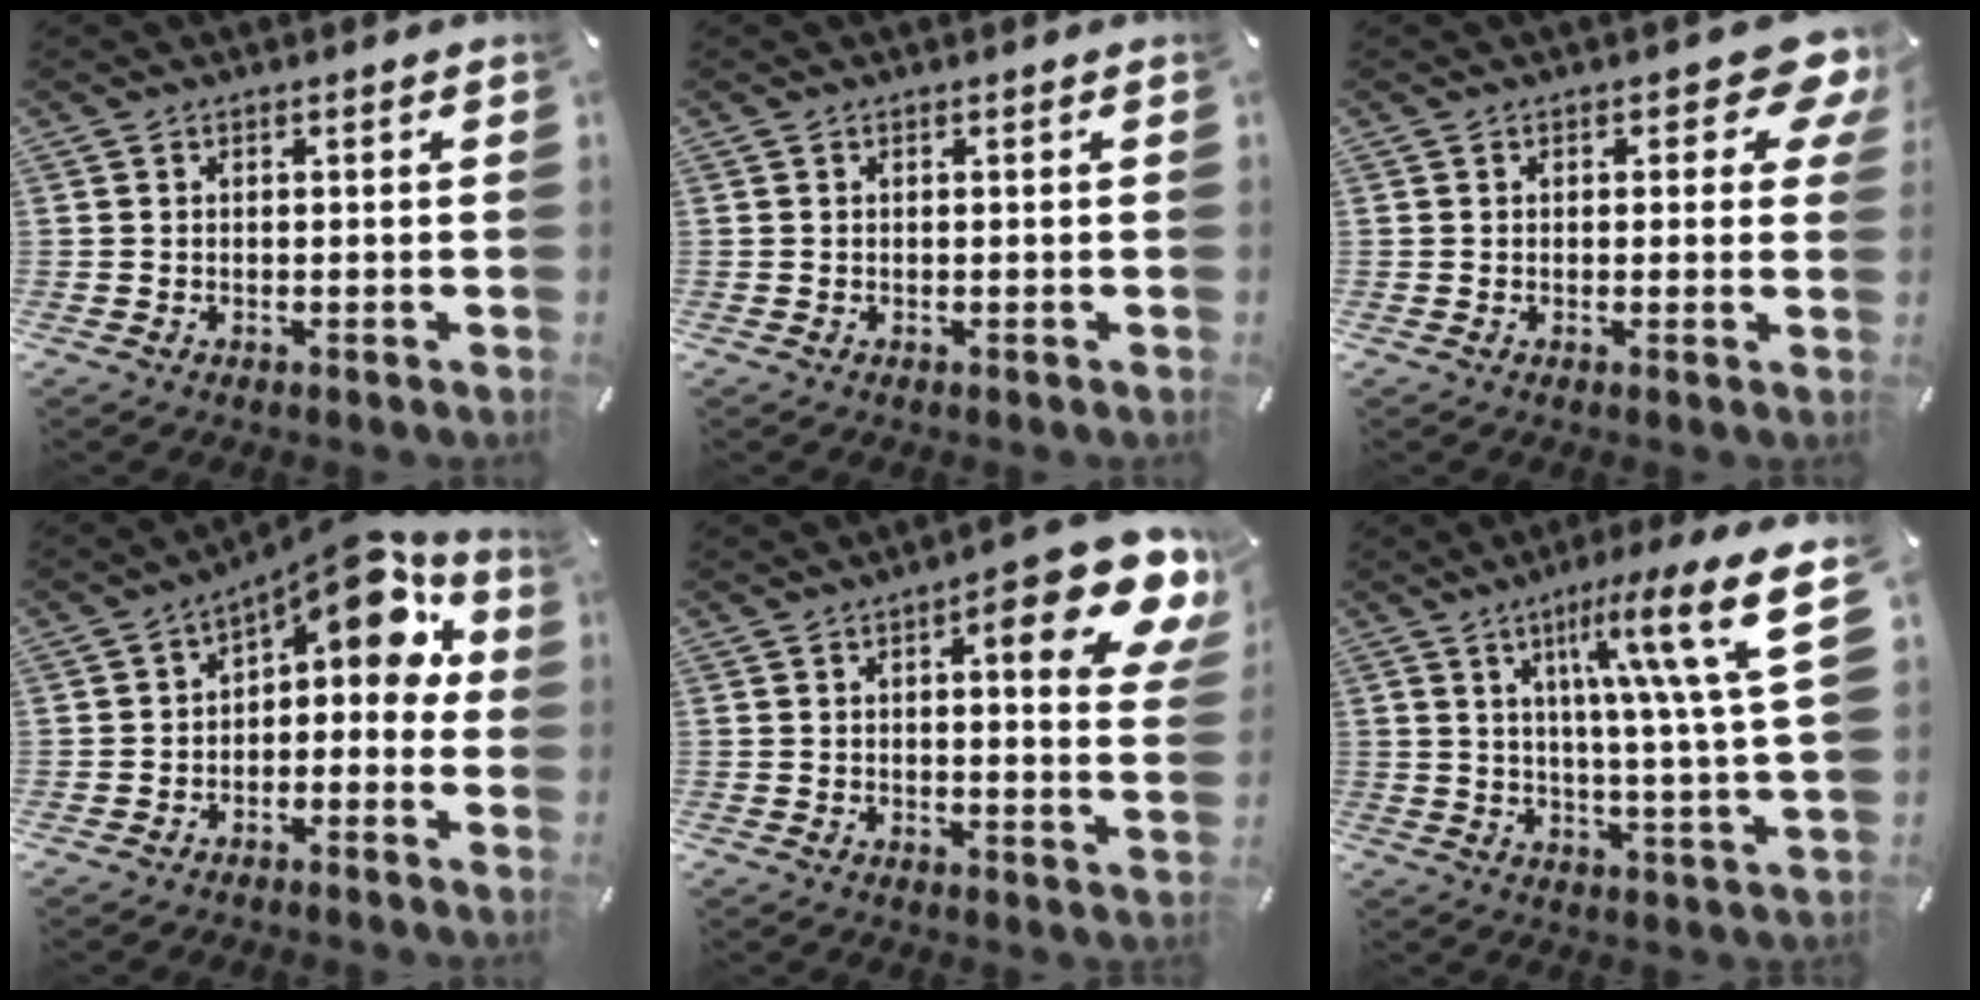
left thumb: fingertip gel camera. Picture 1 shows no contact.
{"total": 0.0}
{"total": 7.5, "force": [3.3, 3.8, 5.5], "torque": [-0.056, -0.015, 0.051]}
{"total": 9.2, "force": [4.7, 4.3, 6.6], "torque": [-0.092, -0.044, 0.079]}
{"total": 15.4, "force": [7.4, 4.1, 12.8], "torque": [-0.167, -0.044, 0.111]}
{"total": 20.8, "force": [7.8, 3.1, 19.0], "torque": [-0.282, -0.033, 0.097]}